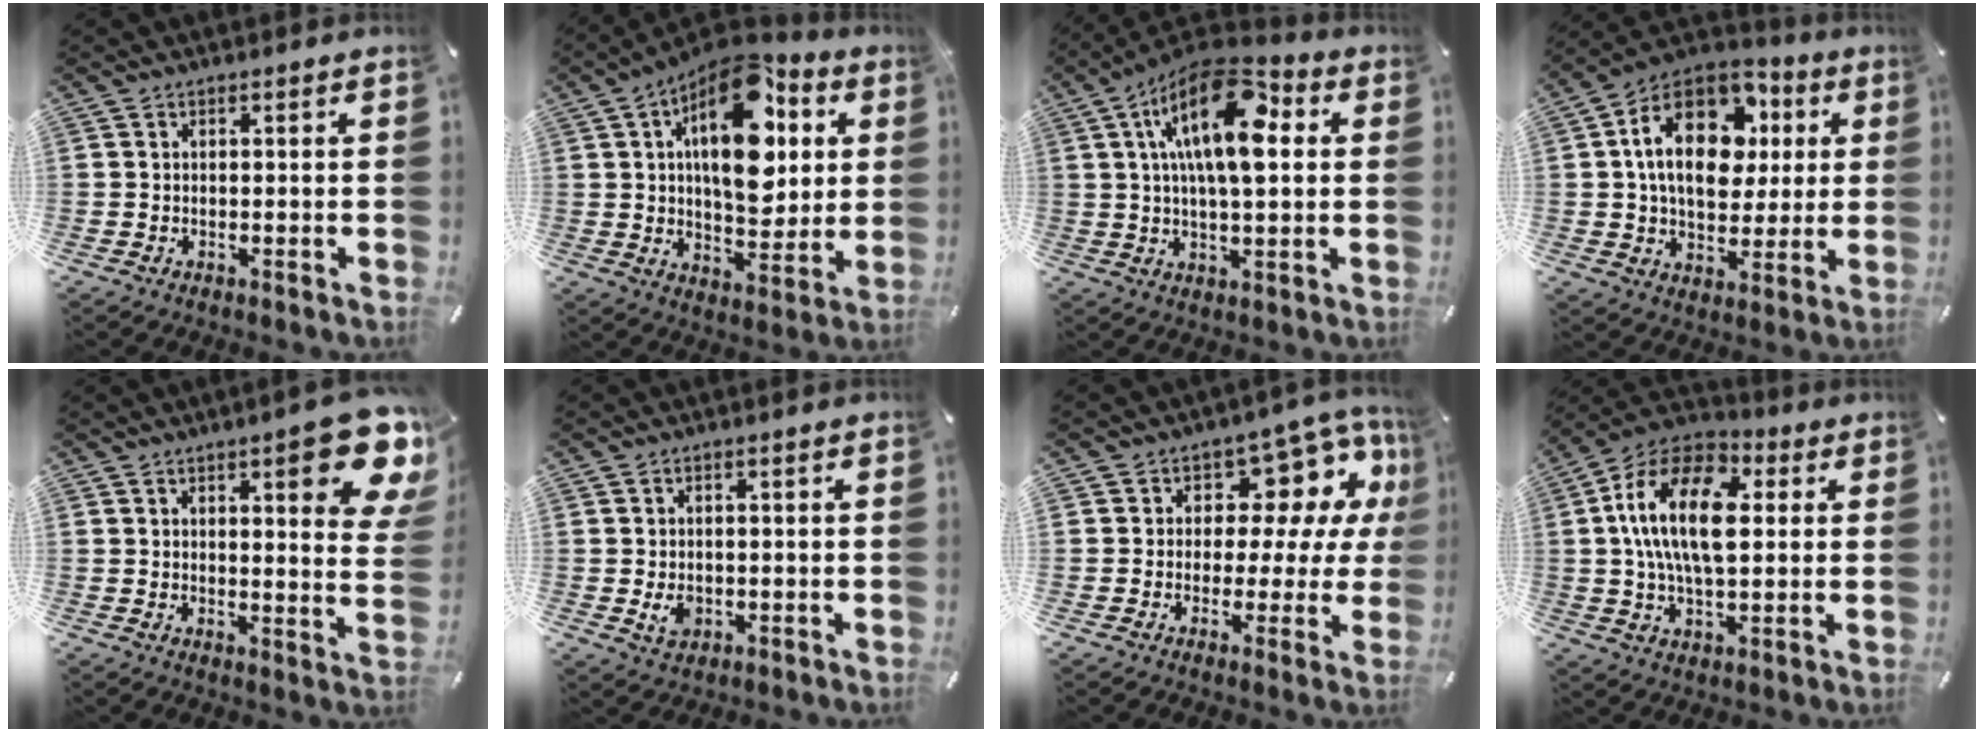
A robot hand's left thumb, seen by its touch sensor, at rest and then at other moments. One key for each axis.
{"total": 20.5, "fx": 7.3, "fy": 11.2, "fz": 15.4, "tx": -0.240, "ty": -0.037, "tz": 0.121}
{"total": 18.4, "fx": 5.4, "fy": 8.5, "fz": 15.5, "tx": -0.275, "ty": -0.013, "tz": 0.085}
{"total": 19.2, "fx": 4.8, "fy": 13.4, "fz": 12.9, "tx": -0.238, "ty": -0.006, "tz": 0.083}
{"total": 15.0, "fx": 7.7, "fy": 4.1, "fz": 12.2, "tx": -0.155, "ty": -0.048, "tz": 0.120}
{"total": 3.3, "fx": -0.4, "fy": 2.6, "fz": 2.0, "tx": -0.035, "ty": -0.001, "tz": -0.010}
{"total": 11.3, "fx": 4.5, "fy": 8.0, "fz": 6.5, "tx": -0.079, "ty": -0.040, "tz": 0.080}
{"total": 18.5, "fx": 2.8, "fy": 11.0, "fz": 14.6, "tx": -0.298, "ty": 0.010, "tz": 0.045}